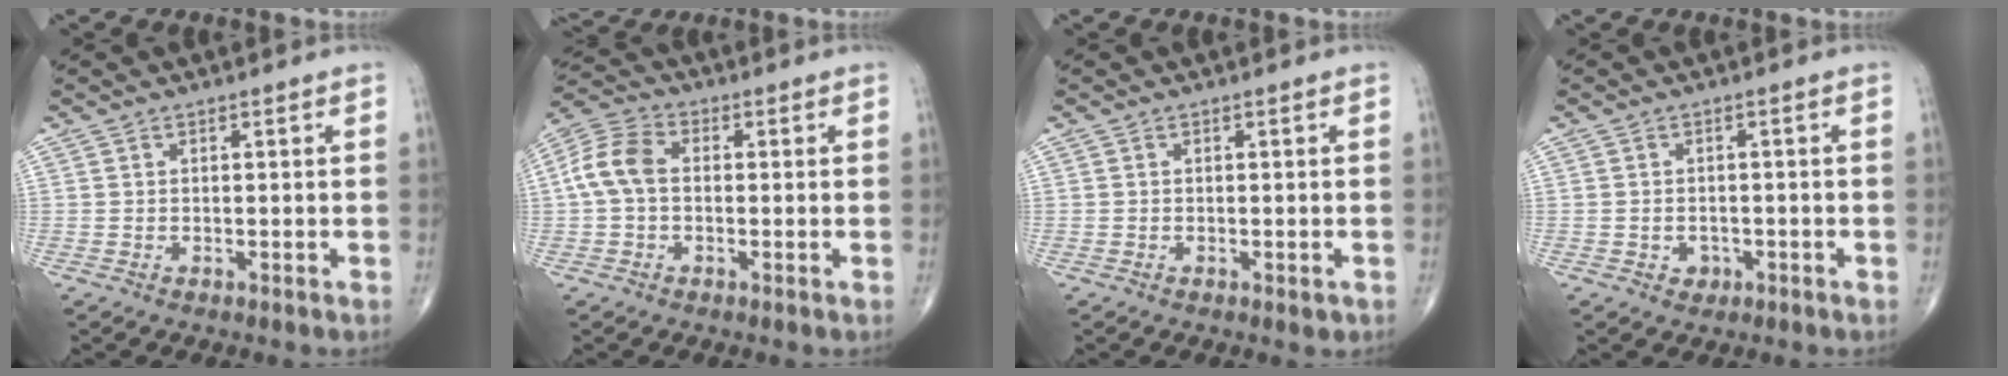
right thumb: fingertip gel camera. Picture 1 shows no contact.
{"total": 8.0, "force": [0.0, 5.4, 5.8], "torque": [-0.120, 0.025, -0.010]}
{"total": 1.0, "force": [-0.4, 0.5, 0.8], "torque": [-0.010, -0.002, -0.005]}
{"total": 2.1, "force": [-0.8, 1.7, 0.8], "torque": [-0.004, 0.005, -0.008]}